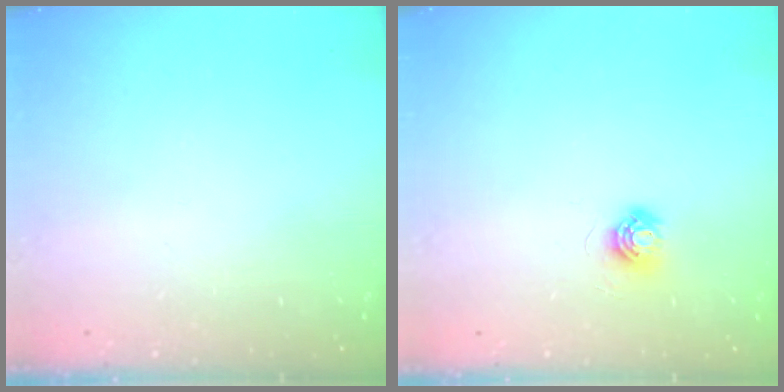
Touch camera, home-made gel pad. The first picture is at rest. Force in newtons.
{"total": 5.6, "press": 5.6, "slide": 0.3}